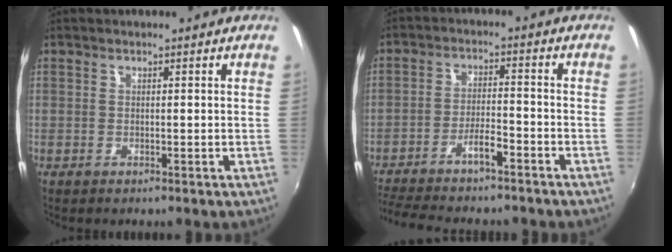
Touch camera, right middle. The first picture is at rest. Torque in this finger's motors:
{"motor_torque": [1.08, -1.05, 0.15, 0.10]}